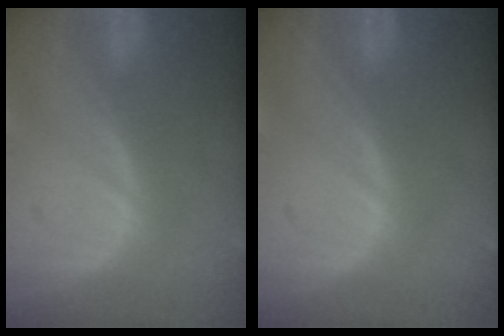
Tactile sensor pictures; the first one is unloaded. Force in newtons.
{"total": 0.0}